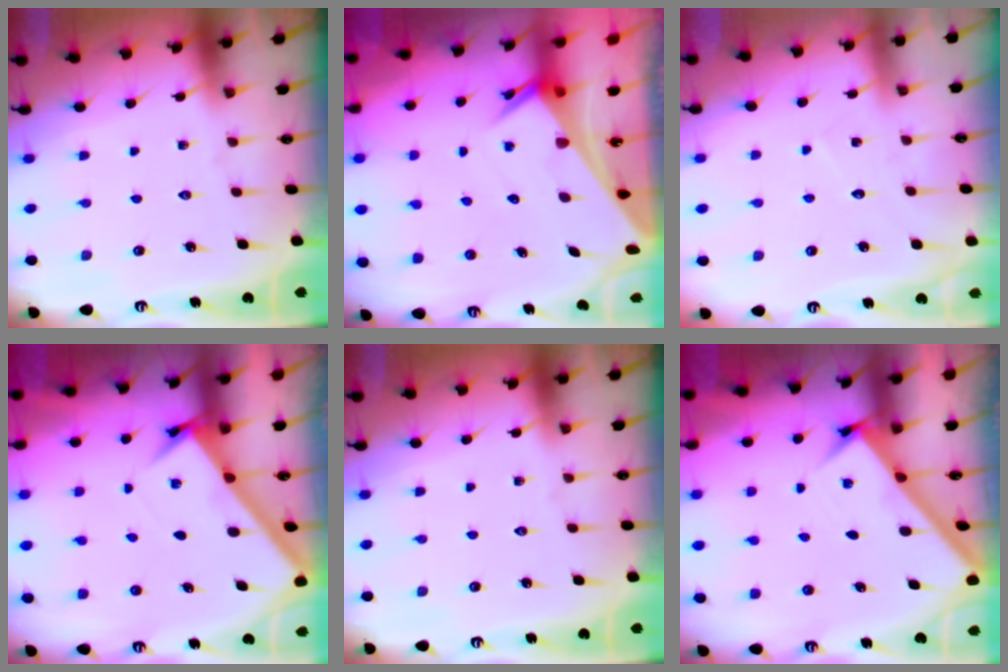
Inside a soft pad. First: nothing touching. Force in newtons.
{"total": 3.6, "press": 3.6, "slide": 0.3}
{"total": 5.0, "press": 5.0, "slide": 0.1}
{"total": 2.8, "press": 2.7, "slide": 0.3}
{"total": 0.0}
{"total": 2.7, "press": 2.7, "slide": 0.3}